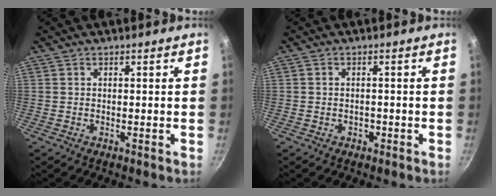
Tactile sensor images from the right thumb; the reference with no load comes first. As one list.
[{"total": 1.3, "force": [-0.6, 1.0, 0.6], "torque": [-0.004, 0.007, -0.005]}]